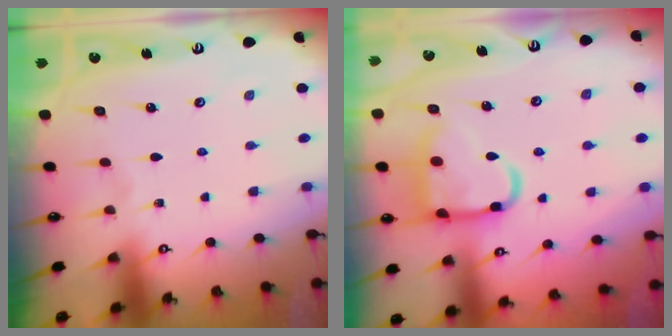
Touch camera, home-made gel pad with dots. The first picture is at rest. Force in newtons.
{"total": 15.0, "press": 14.9, "slide": 1.5}